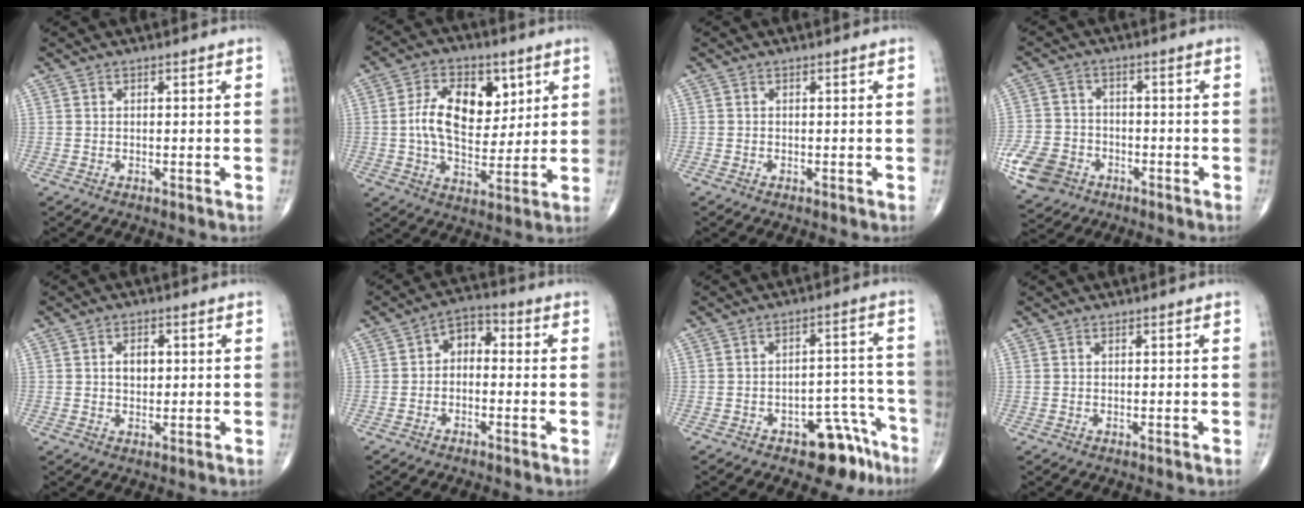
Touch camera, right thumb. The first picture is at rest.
{"total": 14.1, "force": [3.2, 8.6, 10.7], "torque": [-0.142, -0.009, 0.054]}
{"total": 0.0}
{"total": 9.4, "force": [-4.3, 7.3, 4.0], "torque": [-0.071, 0.020, -0.077]}
{"total": 3.6, "force": [0.5, 2.4, 2.6], "torque": [-0.028, 0.002, 0.007]}
{"total": 5.1, "force": [-0.4, 3.5, 3.7], "torque": [-0.033, 0.028, -0.024]}
{"total": 9.4, "force": [-6.2, 4.8, 5.2], "torque": [-0.024, 0.061, -0.081]}
{"total": 0.0}